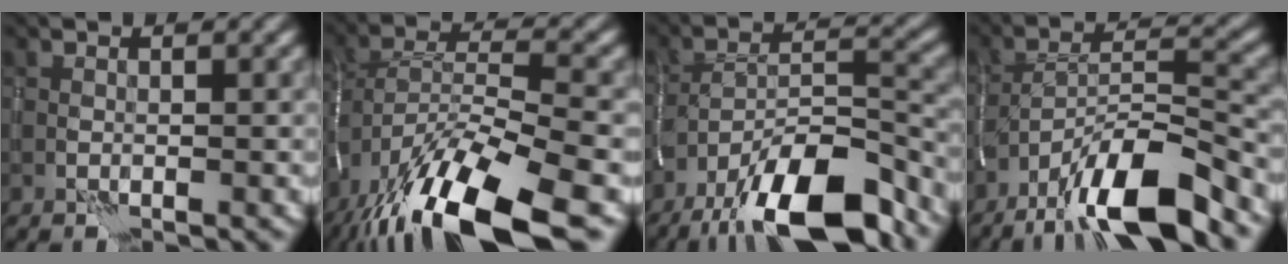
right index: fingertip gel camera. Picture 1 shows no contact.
{"total": 15.8, "force": [-10.2, 4.3, 11.2], "torque": [-0.227, -0.008, -0.175]}
{"total": 12.0, "force": [-8.7, 3.5, 7.6], "torque": [-0.125, 0.014, -0.154]}
{"total": 9.8, "force": [-6.8, 2.3, 6.6], "torque": [-0.110, 0.013, -0.122]}